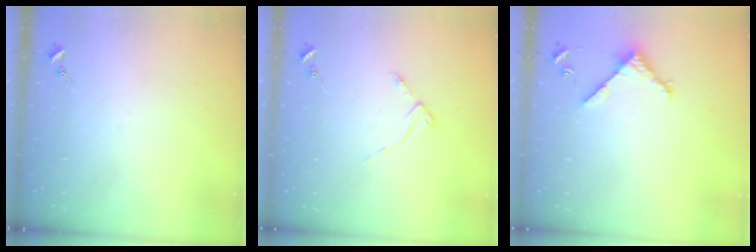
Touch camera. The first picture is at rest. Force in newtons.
{"total": 2.7, "press": 2.7, "slide": 0.4}
{"total": 3.6, "press": 3.6, "slide": 0.3}